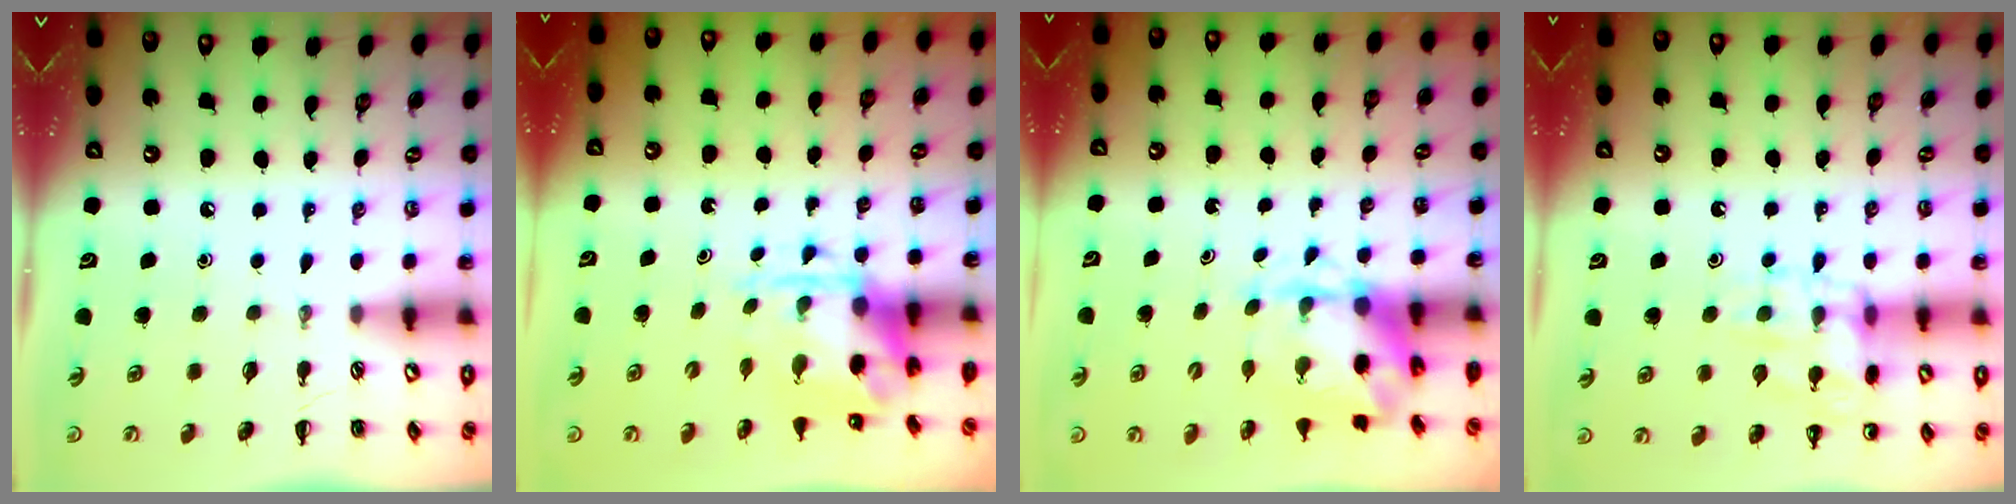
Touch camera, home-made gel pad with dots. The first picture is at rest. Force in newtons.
{"total": 4.9, "press": 4.8, "slide": 0.8}
{"total": 4.8, "press": 4.8, "slide": 0.7}
{"total": 12.4, "press": 12.4, "slide": 0.8}